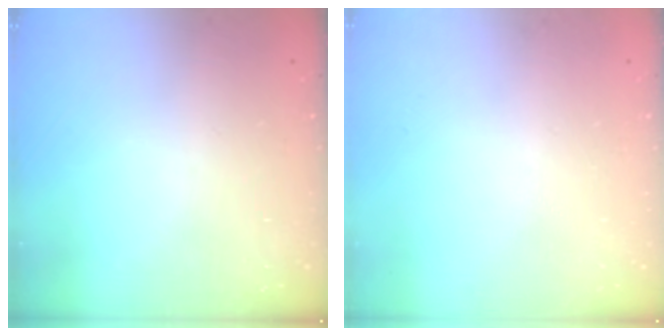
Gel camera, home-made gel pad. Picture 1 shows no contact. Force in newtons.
{"total": 0.0}